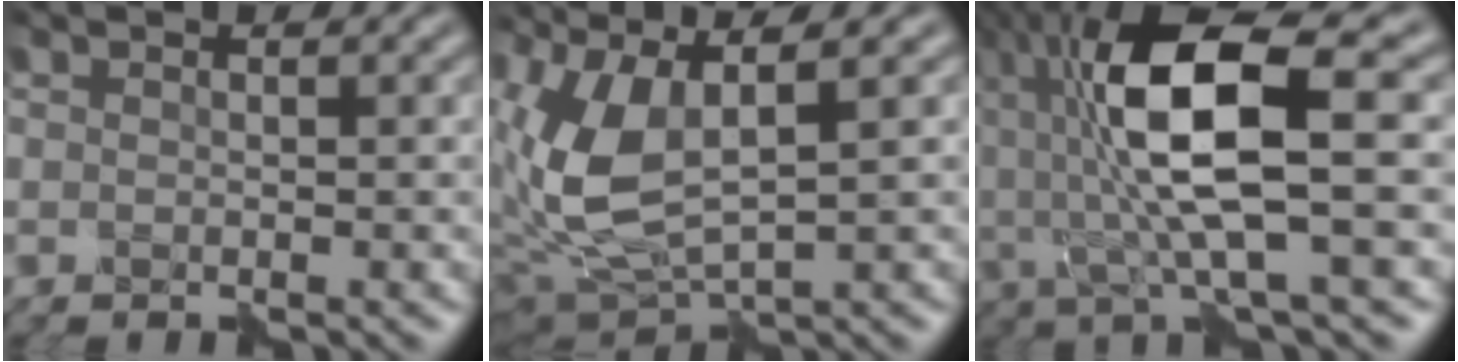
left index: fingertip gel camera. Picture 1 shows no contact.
{"total": 7.8, "force": [1.6, 3.4, 6.8], "torque": [-0.171, -0.004, 0.037]}
{"total": 10.7, "force": [1.2, 2.9, 10.2], "torque": [-0.203, 0.010, 0.021]}